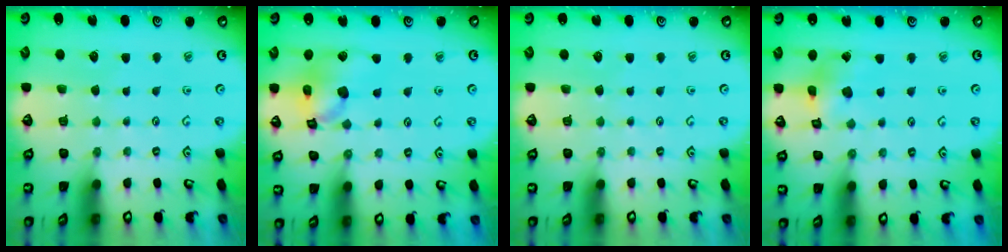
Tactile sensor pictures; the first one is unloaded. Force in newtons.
{"total": 15.3, "press": 15.1, "slide": 2.1}
{"total": 0.0}
{"total": 6.5, "press": 6.5, "slide": 0.6}